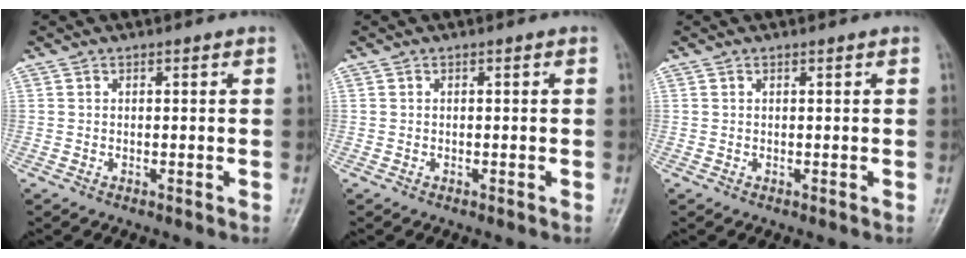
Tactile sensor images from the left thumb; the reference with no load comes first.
{"total": 0.0}
{"total": 0.0}